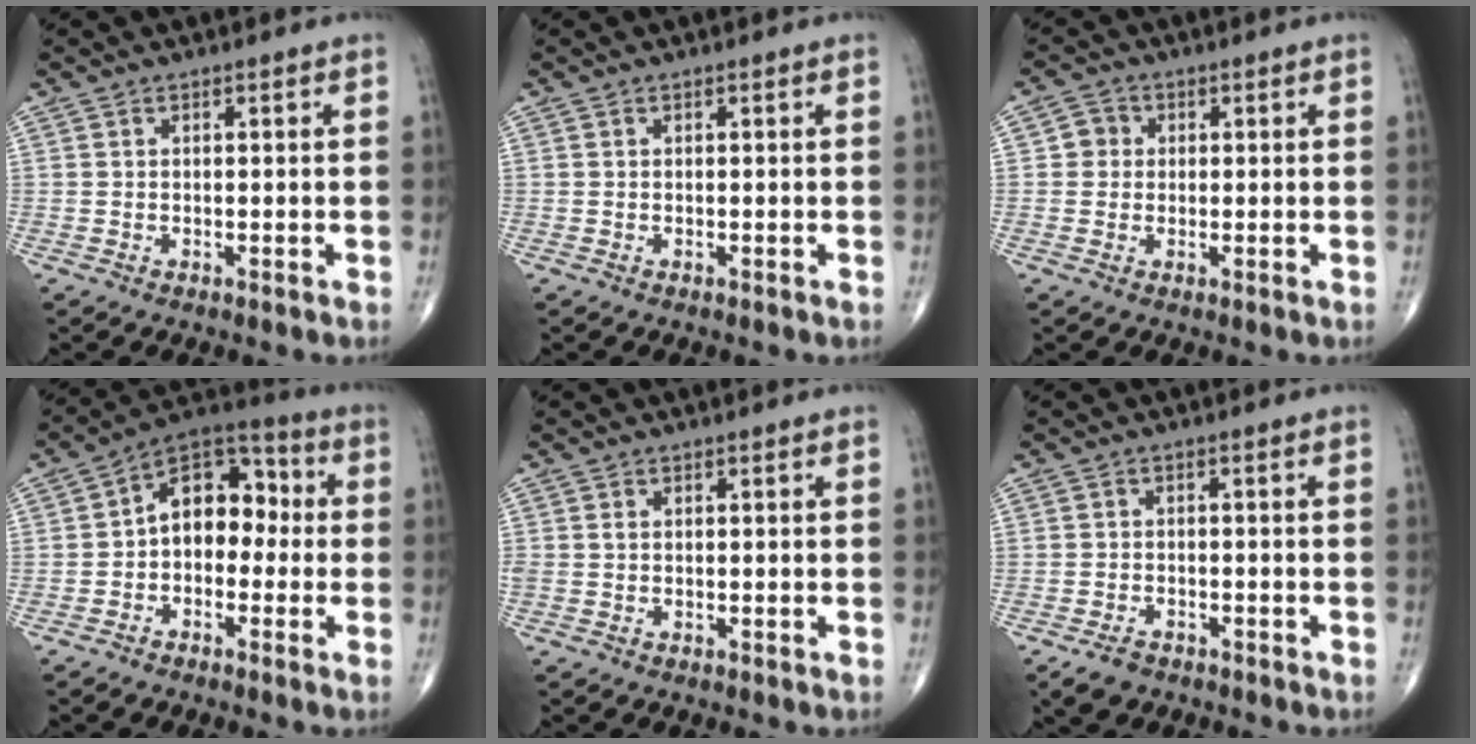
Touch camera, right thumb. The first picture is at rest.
{"total": 0.0}
{"total": 3.2, "force": [0.3, 3.0, 0.8], "torque": [0.008, 0.006, 0.000]}
{"total": 10.1, "force": [-0.8, 7.1, 7.2], "torque": [-0.074, 0.044, -0.034]}
{"total": 0.7, "force": [0.1, 0.6, 0.4], "torque": [-0.009, 0.002, 0.003]}
{"total": 3.6, "force": [-2.5, 2.2, 1.4], "torque": [-0.023, 0.006, -0.039]}